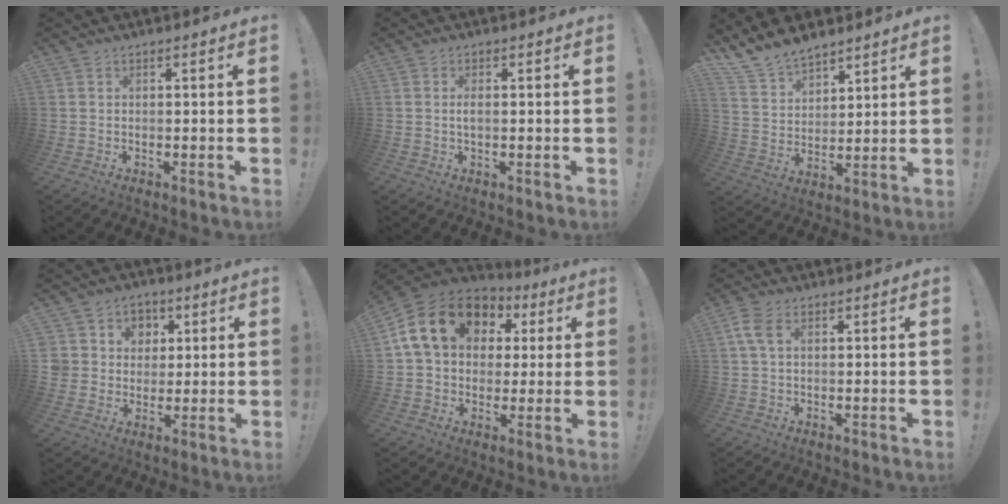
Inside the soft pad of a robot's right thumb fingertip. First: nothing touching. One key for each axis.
{"total": 1.6, "fx": -0.2, "fy": 0.3, "fz": 1.5, "tx": -0.023, "ty": -0.002, "tz": -0.005}
{"total": 10.9, "fx": 9.5, "fy": 4.8, "fz": 2.4, "tx": -0.067, "ty": -0.065, "tz": 0.188}
{"total": 7.5, "fx": 1.4, "fy": 7.2, "fz": 1.2, "tx": -0.014, "ty": -0.006, "tz": 0.034}
{"total": 18.8, "fx": 6.4, "fy": 13.8, "fz": 11.0, "tx": -0.173, "ty": -0.002, "tz": 0.125}
{"total": 5.2, "fx": 1.7, "fy": 3.1, "fz": 3.8, "tx": -0.085, "ty": 0.002, "tz": 0.030}